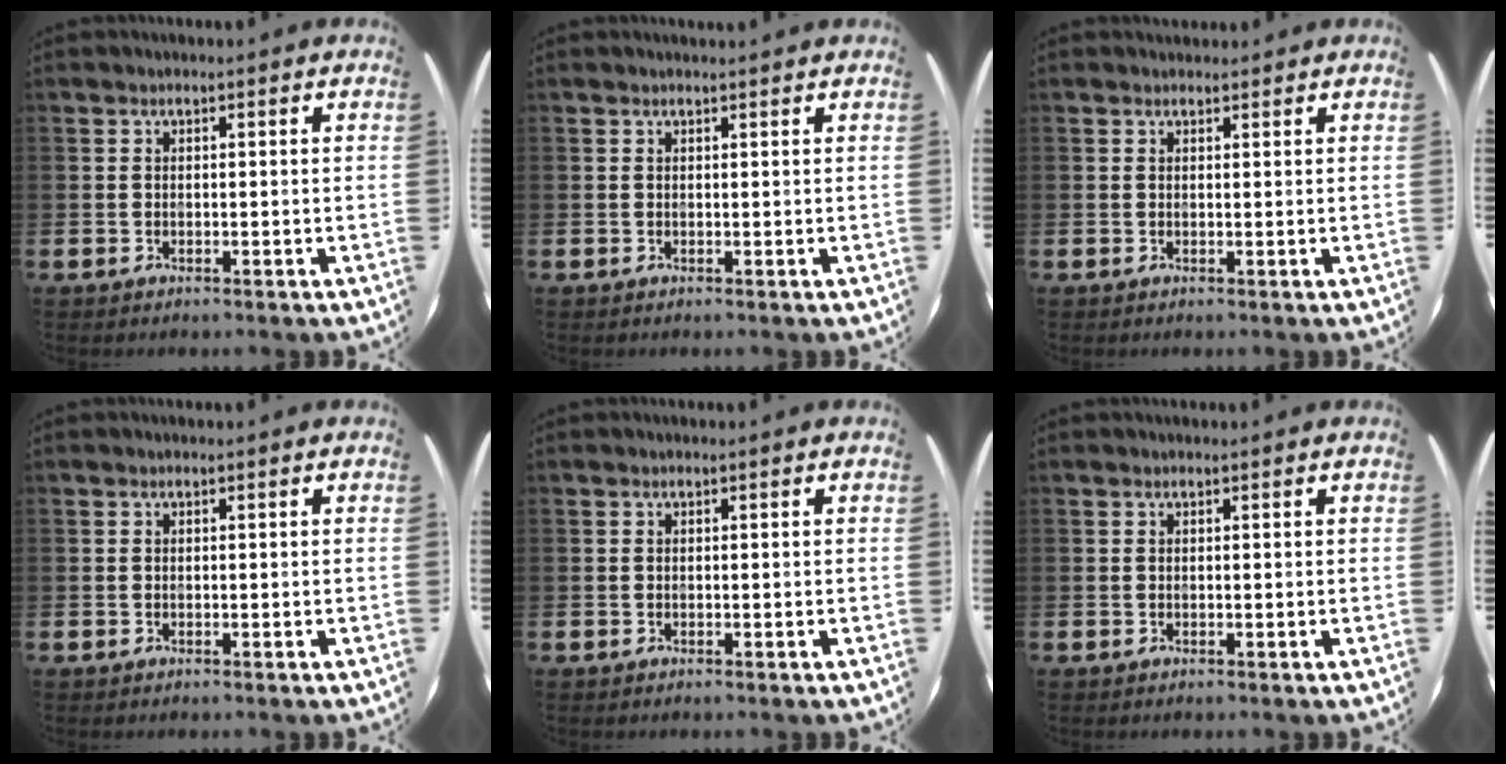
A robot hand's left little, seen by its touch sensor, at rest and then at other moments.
{"total": 0.6, "force": [0.6, -0.1, 0.1], "torque": [0.006, -0.003, 0.010]}
{"total": 1.0, "force": [0.9, 0.3, -0.1], "torque": [0.008, 0.000, 0.017]}
{"total": 0.0}
{"total": 0.0}
{"total": 0.0}